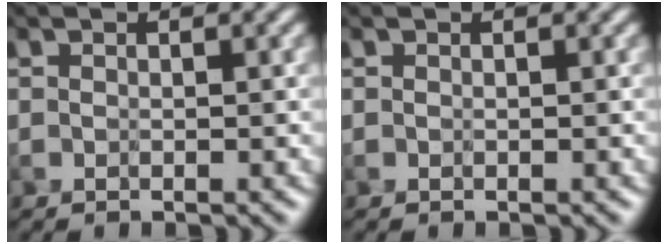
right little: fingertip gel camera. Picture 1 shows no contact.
{"total": 0.0}